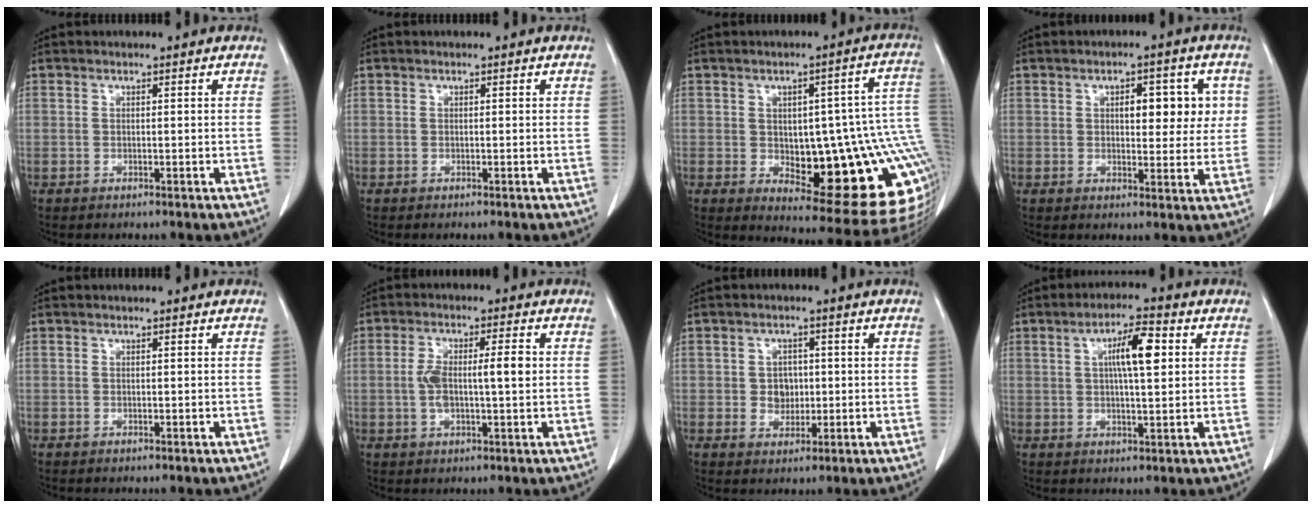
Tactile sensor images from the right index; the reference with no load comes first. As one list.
[{"total": 0.0}, {"total": 22.1, "force": [-2.1, 7.2, 20.8], "torque": [-0.178, 0.023, -0.003]}, {"total": 7.1, "force": [1.9, 3.3, 6.0], "torque": [-0.068, 0.013, 0.026]}, {"total": 0.0}, {"total": 7.1, "force": [0.2, 1.7, 6.8], "torque": [-0.133, 0.015, 0.006]}, {"total": 3.5, "force": [0.0, 3.0, 1.8], "torque": [-0.022, 0.008, 0.005]}, {"total": 7.3, "force": [1.9, 1.4, 6.9], "torque": [-0.119, 0.010, 0.032]}]